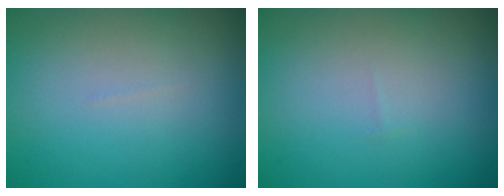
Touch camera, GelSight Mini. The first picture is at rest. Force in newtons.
{"total": 0.0}